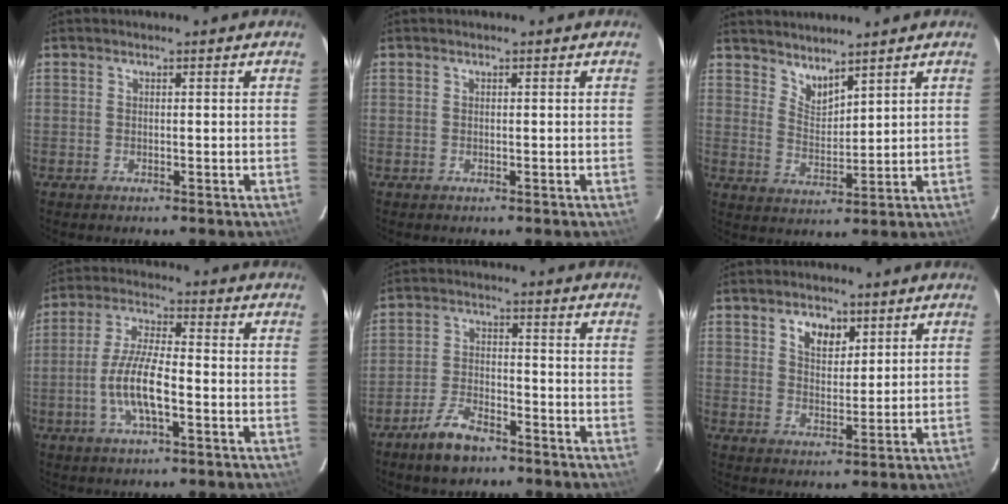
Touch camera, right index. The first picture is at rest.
{"total": 0.0}
{"total": 4.8, "force": [4.3, 1.2, 1.6], "torque": [-0.024, -0.006, 0.083]}
{"total": 9.3, "force": [-3.0, 2.5, 8.5], "torque": [-0.173, -0.001, -0.058]}
{"total": 7.5, "force": [-5.5, 3.0, 4.0], "torque": [-0.096, 0.002, -0.100]}
{"total": 5.5, "force": [2.8, 3.5, 3.1], "torque": [-0.045, 0.004, 0.051]}